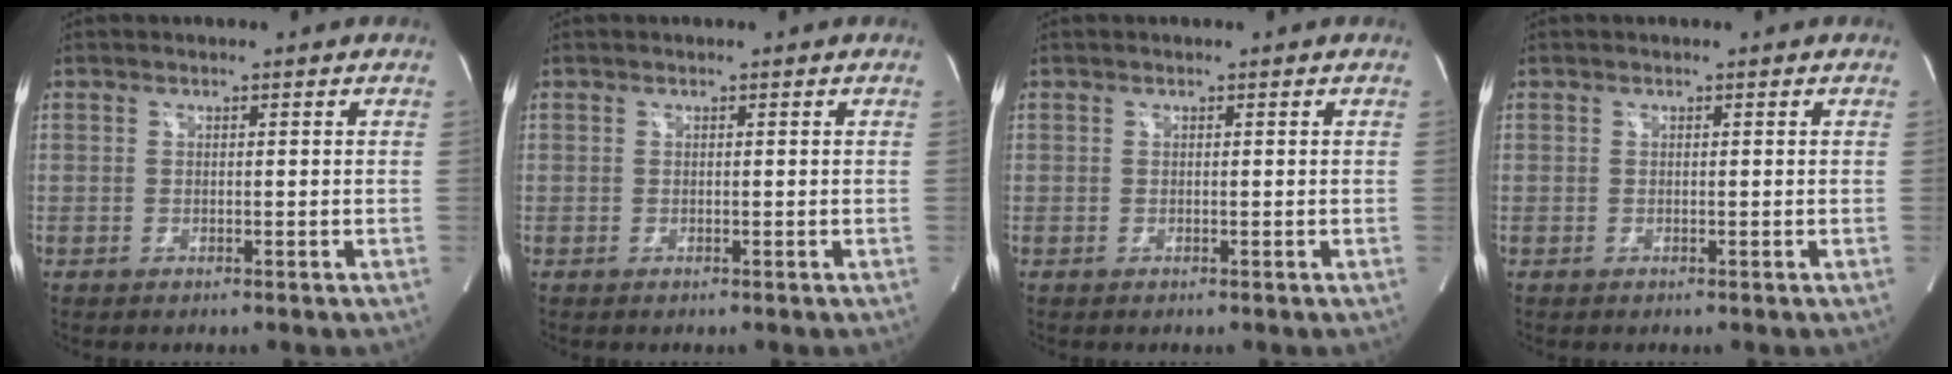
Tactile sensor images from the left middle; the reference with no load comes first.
{"total": 0.0}
{"total": 0.0}
{"total": 0.0}